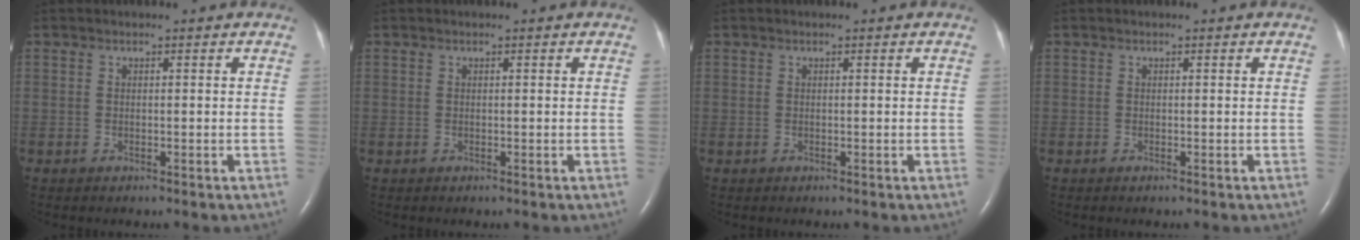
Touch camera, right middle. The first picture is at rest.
{"total": 0.0}
{"total": 0.0}
{"total": 0.0}